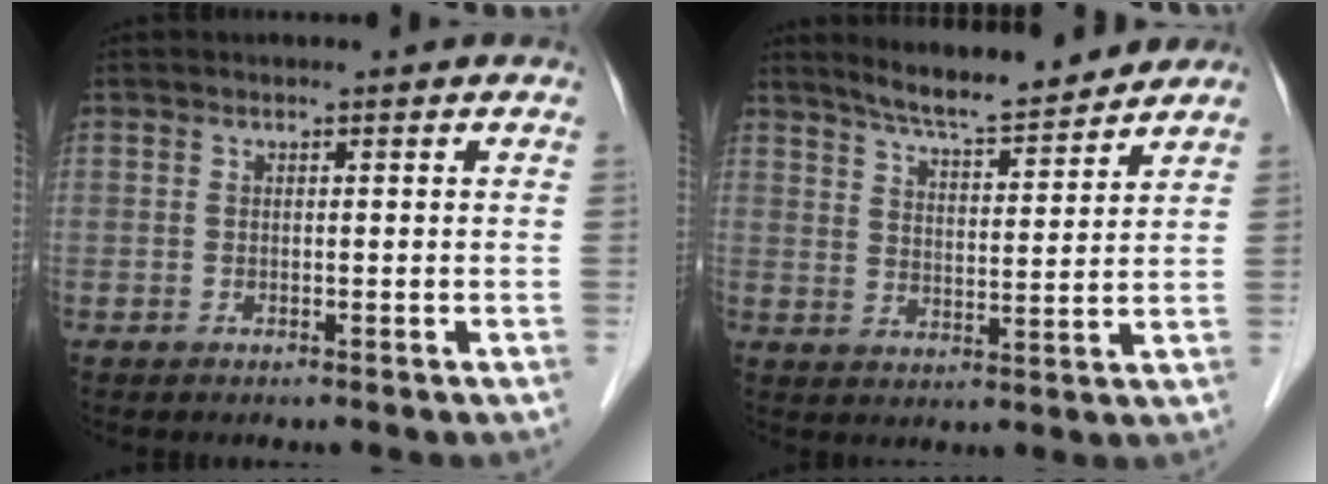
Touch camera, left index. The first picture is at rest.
{"total": 9.2, "force": [8.6, 0.6, 3.3], "torque": [-0.061, 0.005, 0.138]}